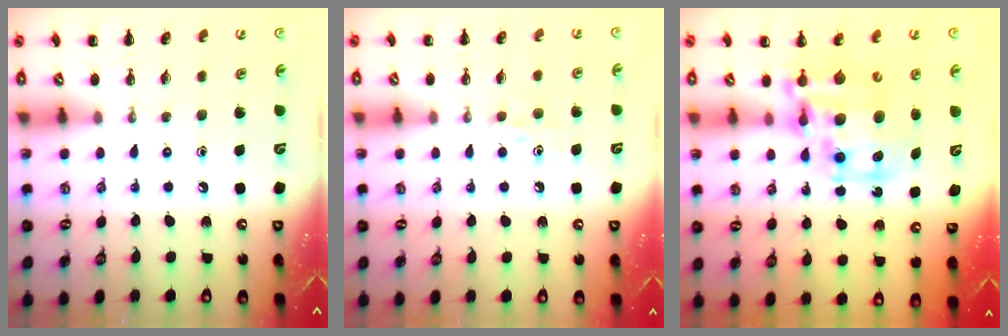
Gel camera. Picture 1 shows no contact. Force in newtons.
{"total": 3.6, "press": 3.4, "slide": 1.4}
{"total": 13.4, "press": 13.1, "slide": 3.1}